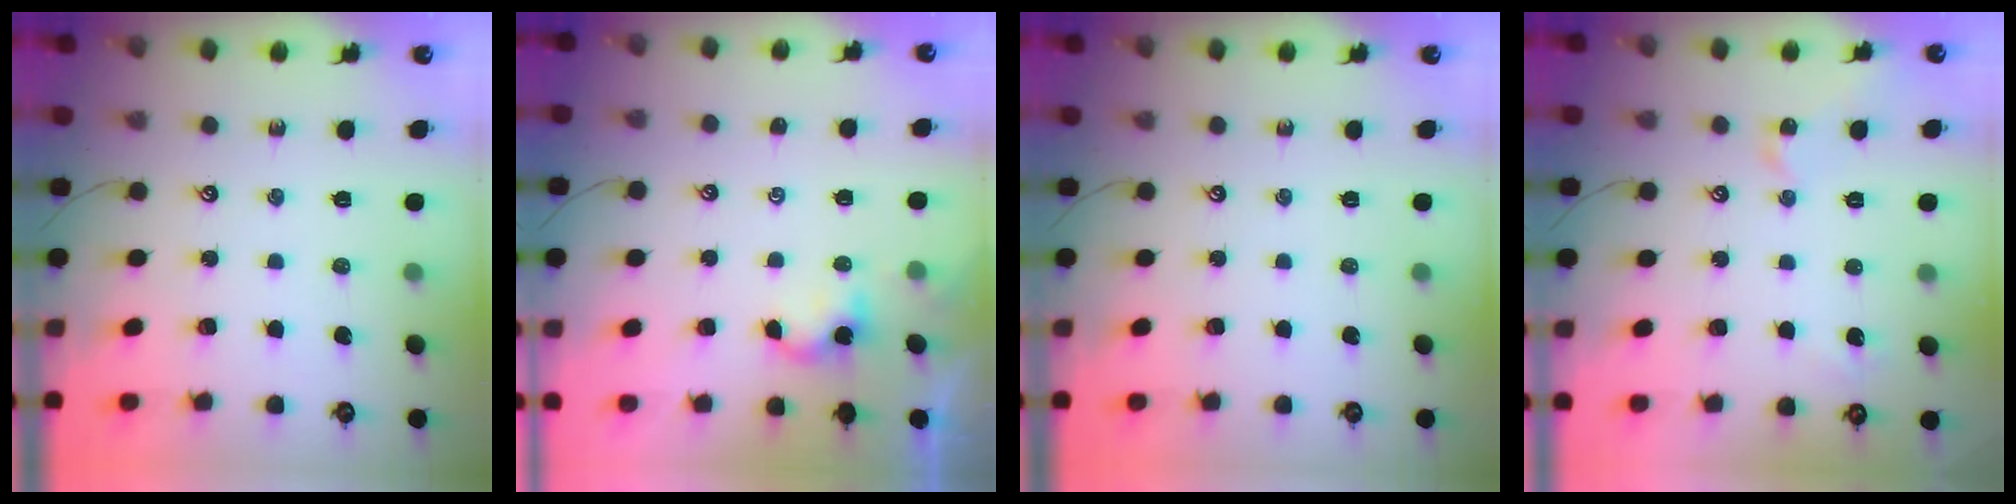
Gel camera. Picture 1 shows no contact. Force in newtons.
{"total": 1.1, "press": 1.0, "slide": 0.3}
{"total": 0.0}
{"total": 2.4, "press": 2.3, "slide": 0.5}